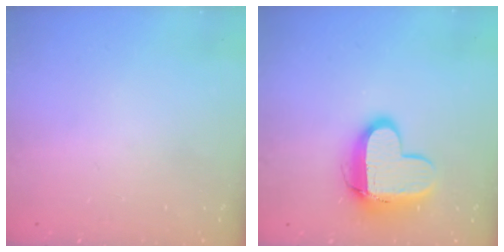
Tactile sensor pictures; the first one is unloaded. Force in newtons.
{"total": 12.1, "press": 12.0, "slide": 1.2}